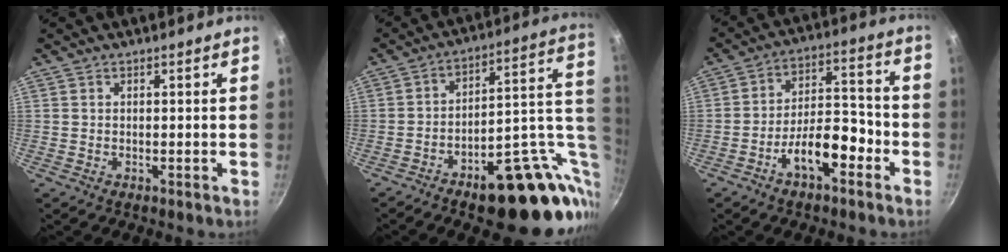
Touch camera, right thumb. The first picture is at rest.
{"total": 25.6, "force": [-9.2, 9.8, 21.8], "torque": [-0.205, 0.070, -0.118]}
{"total": 11.2, "force": [-5.2, 5.2, 8.5], "torque": [-0.132, 0.048, -0.091]}